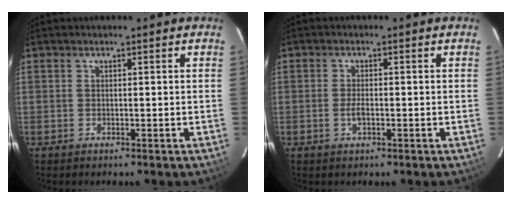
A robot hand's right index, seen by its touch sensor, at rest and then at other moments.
{"total": 2.1, "force": [-0.7, 0.8, 1.8], "torque": [-0.038, 0.000, -0.013]}